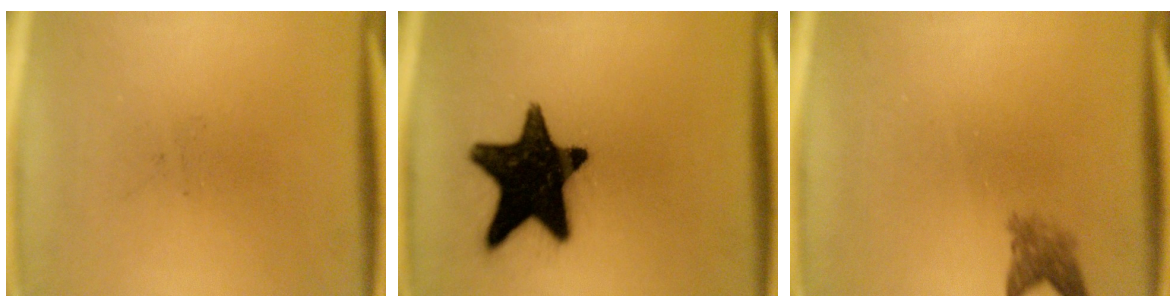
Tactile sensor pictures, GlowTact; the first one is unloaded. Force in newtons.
{"total": 18.6}
{"total": 2.4}